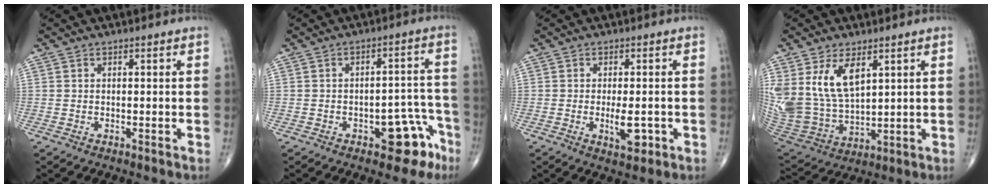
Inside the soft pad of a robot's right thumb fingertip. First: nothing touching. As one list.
[{"total": 8.4, "force": [-4.8, 4.2, 5.5], "torque": [-0.032, 0.047, -0.056]}, {"total": 4.8, "force": [-1.3, 1.9, 4.3], "torque": [-0.062, -0.005, -0.015]}, {"total": 15.4, "force": [6.2, 8.6, 11.2], "torque": [-0.214, -0.028, 0.141]}]